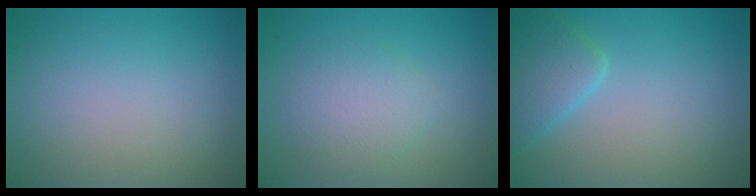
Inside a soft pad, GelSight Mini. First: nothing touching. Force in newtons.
{"total": 3.0, "press": 3.0, "slide": 0.1}
{"total": 3.4, "press": 3.4, "slide": 0.1}